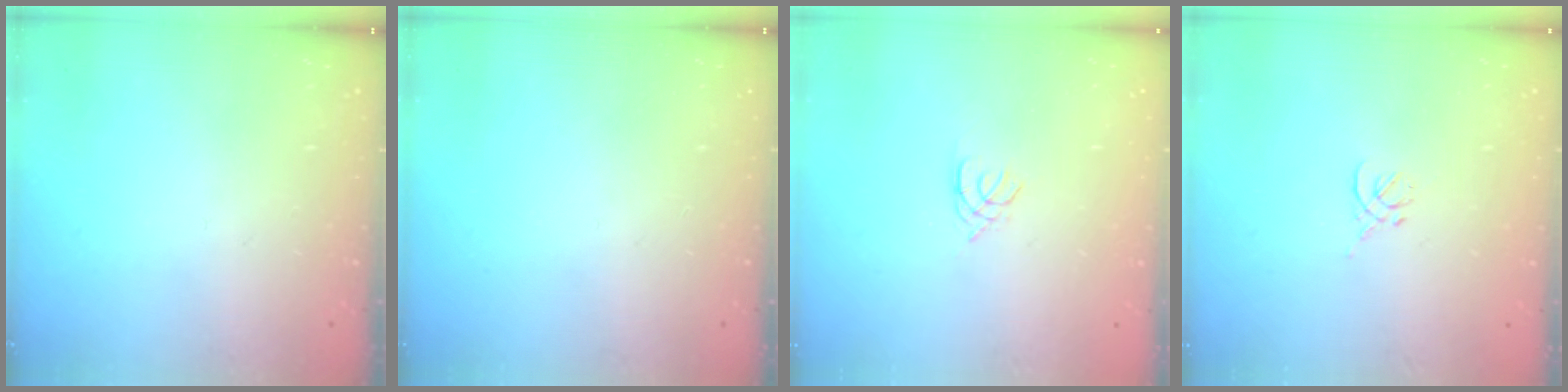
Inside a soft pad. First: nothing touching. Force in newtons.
{"total": 0.0}
{"total": 1.4, "press": 1.4, "slide": 0.3}
{"total": 0.0}